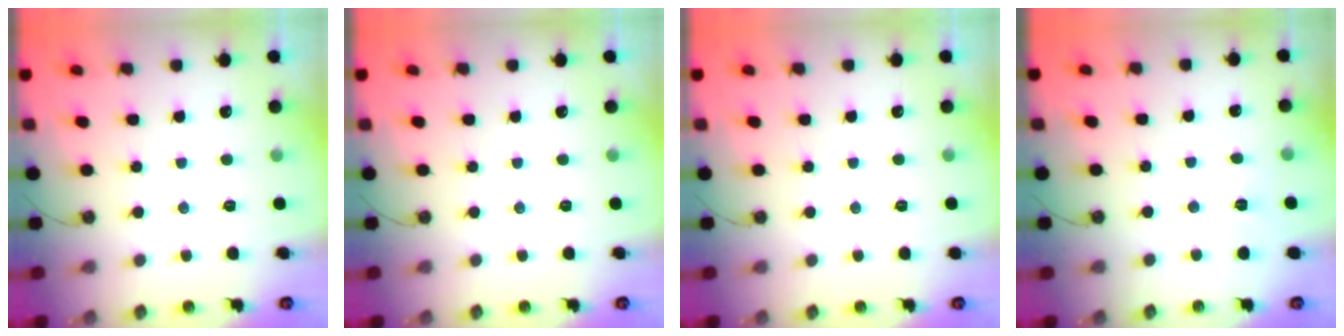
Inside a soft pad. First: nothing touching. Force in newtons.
{"total": 0.0}
{"total": 1.7, "press": 0.9, "slide": 1.5}
{"total": 8.3, "press": 4.5, "slide": 6.9}